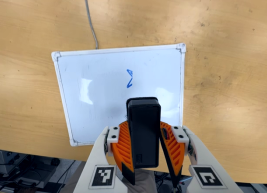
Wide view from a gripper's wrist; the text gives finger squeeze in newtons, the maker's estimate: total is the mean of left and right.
{"total": 8.4, "left": 8.5, "right": 8.3}